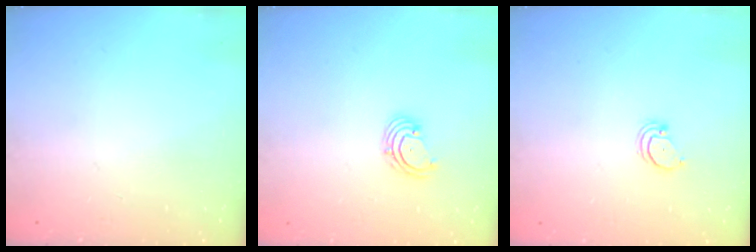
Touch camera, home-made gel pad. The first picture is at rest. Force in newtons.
{"total": 2.7, "press": 2.7, "slide": 0.6}
{"total": 2.1, "press": 2.1, "slide": 0.2}